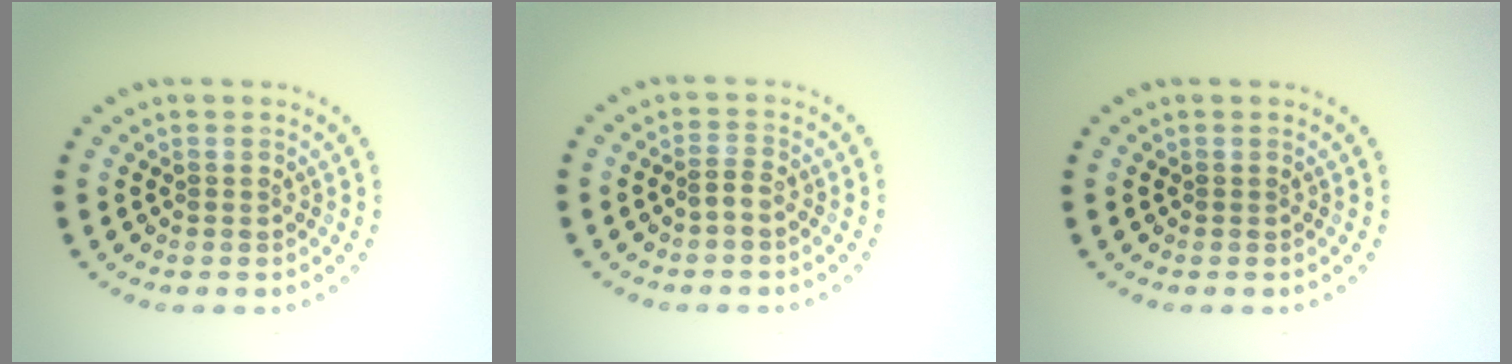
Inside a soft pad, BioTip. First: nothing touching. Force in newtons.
{"total": 1.0, "press": 0.8, "slide": 0.5}
{"total": 0.0}